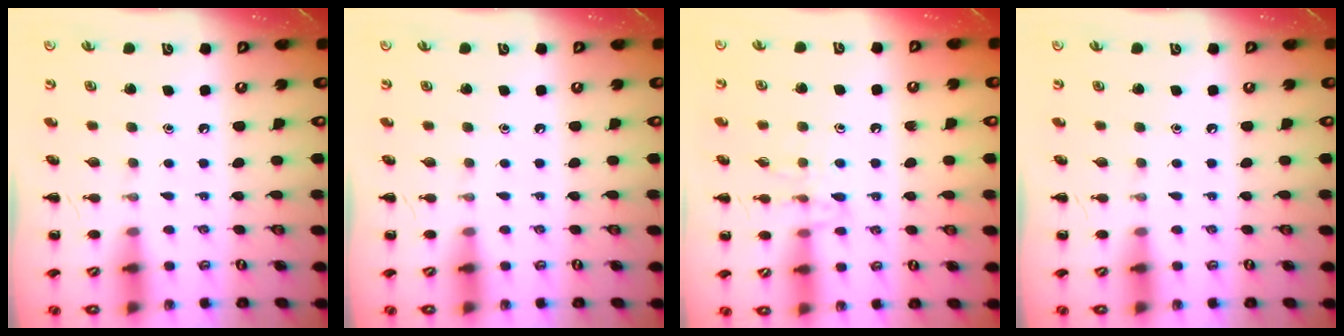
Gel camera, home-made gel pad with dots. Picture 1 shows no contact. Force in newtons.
{"total": 0.0}
{"total": 8.5, "press": 8.4, "slide": 1.0}
{"total": 0.0}